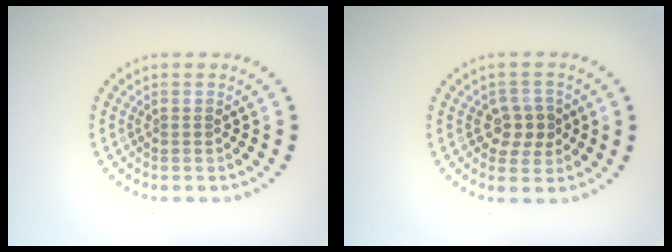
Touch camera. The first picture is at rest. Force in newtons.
{"total": 2.7, "press": 2.6, "slide": 0.8}